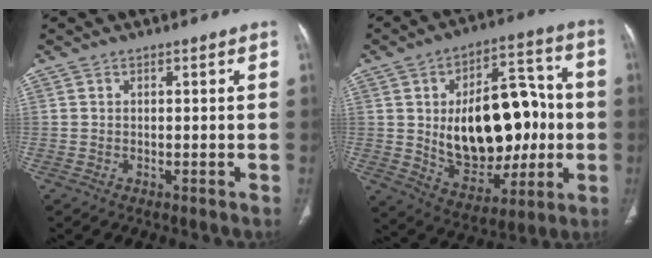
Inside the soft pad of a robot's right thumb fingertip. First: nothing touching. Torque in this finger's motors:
{"motor_torque": [1.12, 3.18, 1.17, -0.26, 0.31]}